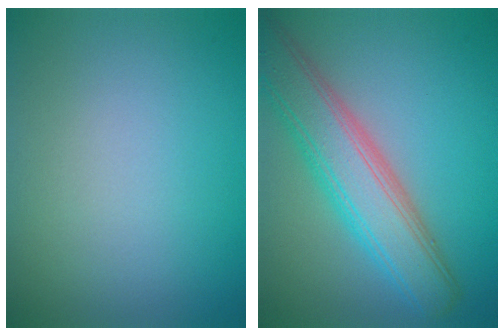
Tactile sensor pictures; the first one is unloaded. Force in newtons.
{"total": 7.4, "press": 7.3, "slide": 0.7}